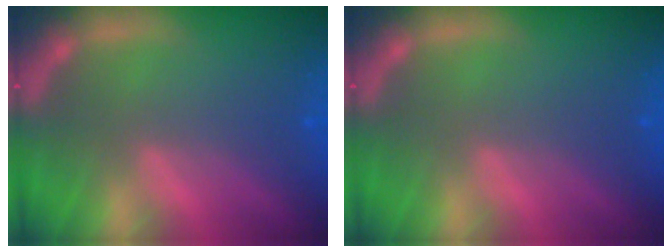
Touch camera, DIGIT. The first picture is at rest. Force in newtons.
{"total": 0.0}